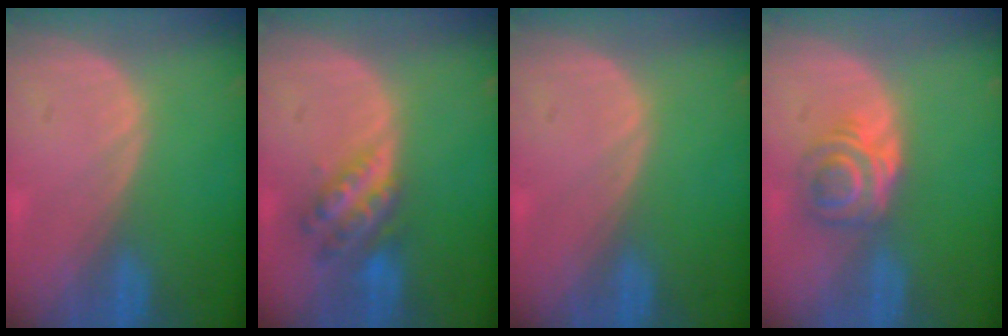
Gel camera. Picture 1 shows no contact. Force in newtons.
{"total": 6.2, "press": 5.4, "slide": 3.0}
{"total": 0.0}
{"total": 6.1, "press": 5.0, "slide": 3.5}